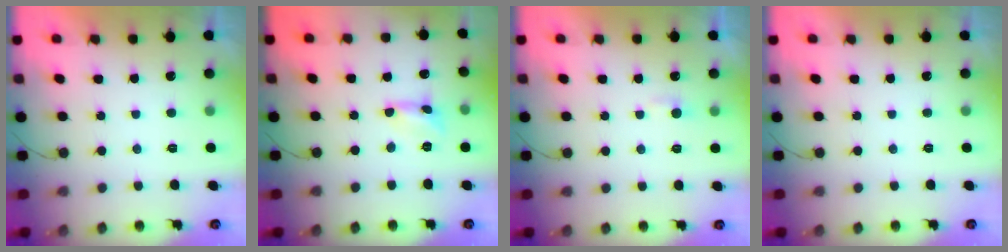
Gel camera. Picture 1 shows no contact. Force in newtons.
{"total": 1.6, "press": 1.6, "slide": 0.1}
{"total": 2.7, "press": 2.7, "slide": 0.3}
{"total": 0.0}